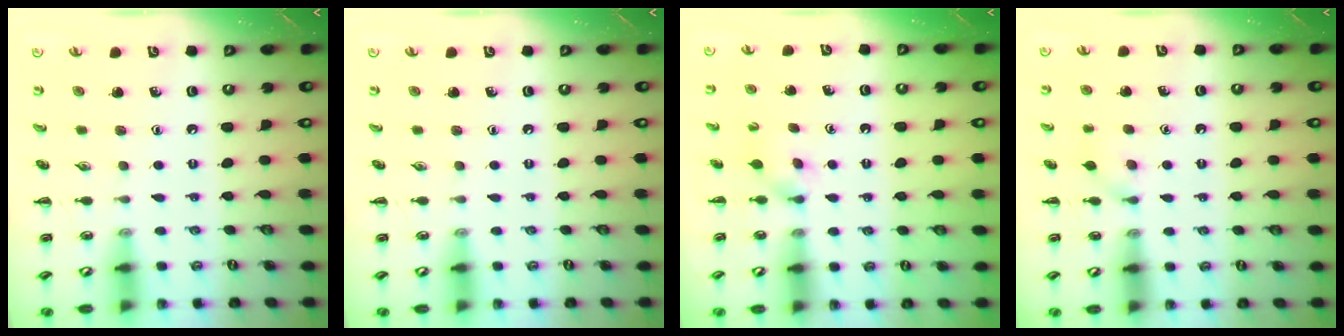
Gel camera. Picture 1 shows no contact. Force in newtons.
{"total": 0.0}
{"total": 2.5, "press": 2.3, "slide": 1.0}
{"total": 4.4, "press": 4.1, "slide": 1.7}